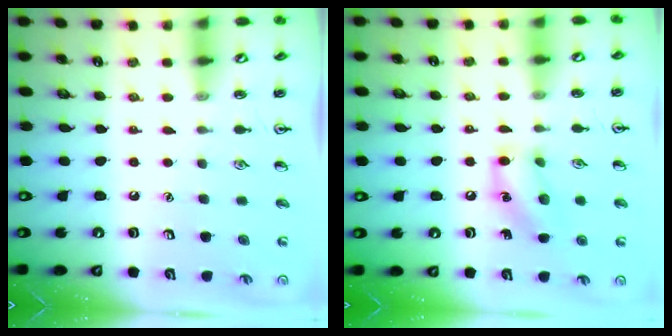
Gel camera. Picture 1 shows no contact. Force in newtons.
{"total": 10.8, "press": 10.7, "slide": 1.5}